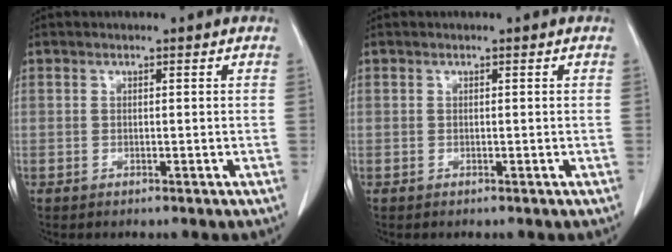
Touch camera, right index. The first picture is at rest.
{"total": 0.0}